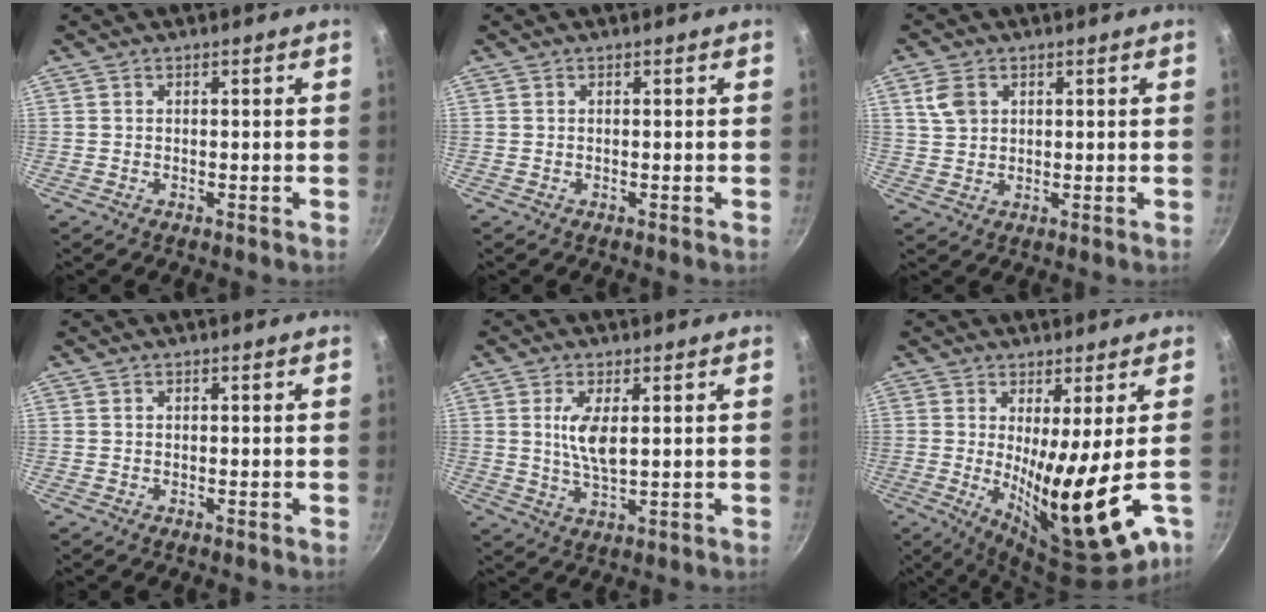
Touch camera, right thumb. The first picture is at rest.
{"total": 0.0}
{"total": 4.8, "force": [1.8, 3.5, 2.7], "torque": [-0.040, 0.000, 0.037]}
{"total": 0.0}
{"total": 6.3, "force": [1.3, 2.3, 5.7], "torque": [-0.109, -0.011, 0.029]}
{"total": 15.8, "force": [-2.4, 2.8, 15.3], "torque": [-0.237, -0.029, -0.022]}